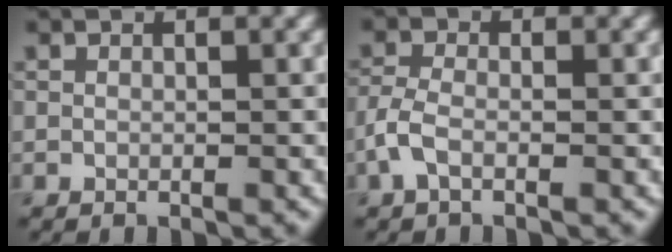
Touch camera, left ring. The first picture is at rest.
{"total": 2.3, "force": [-1.1, 1.1, 1.7], "torque": [-0.042, 0.003, -0.031]}